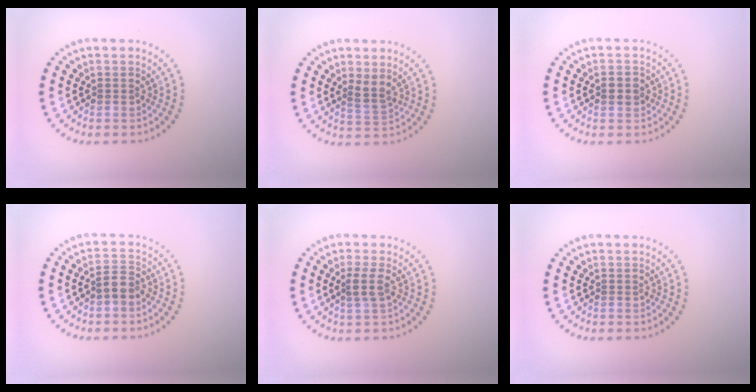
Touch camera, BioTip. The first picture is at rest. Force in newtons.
{"total": 1.9, "press": 1.5, "slide": 1.2}
{"total": 1.5, "press": 1.5, "slide": 0.1}
{"total": 2.0, "press": 1.7, "slide": 1.0}
{"total": 1.8, "press": 1.4, "slide": 1.1}
{"total": 0.0}